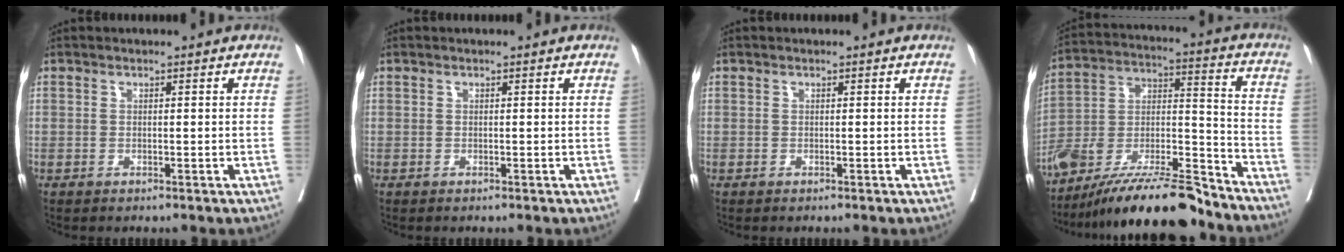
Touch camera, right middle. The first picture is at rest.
{"total": 0.0}
{"total": 0.0}
{"total": 20.6, "force": [-17.8, 2.6, 10.1], "torque": [-0.181, 0.005, -0.317]}